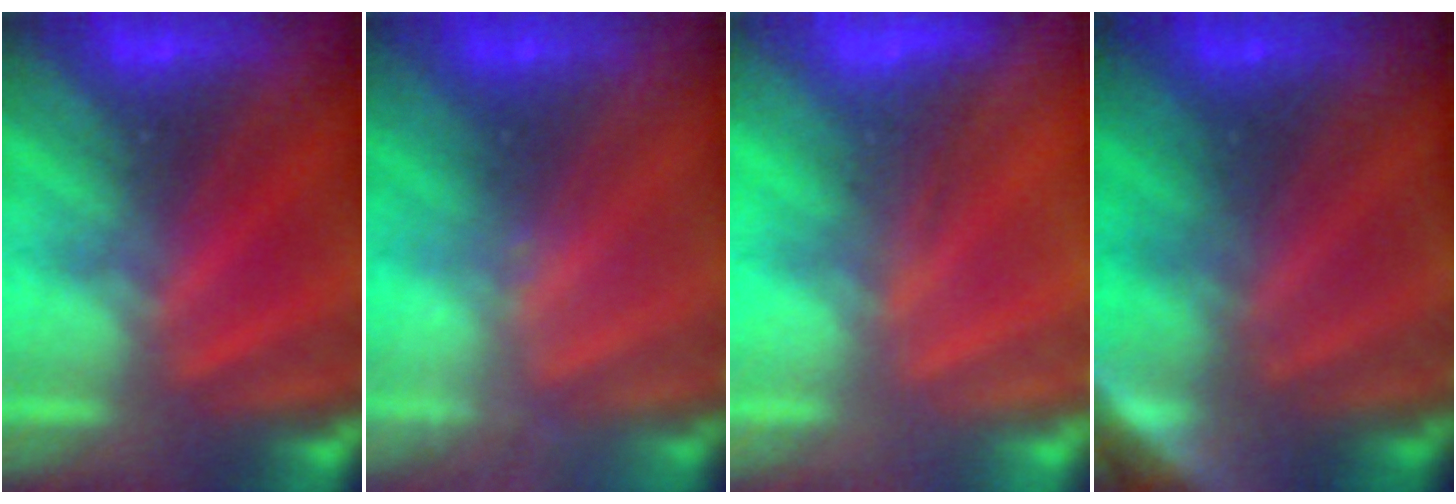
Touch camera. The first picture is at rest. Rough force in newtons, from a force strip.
{"total": 2.4}
{"total": 2.9}
{"total": 4.8}